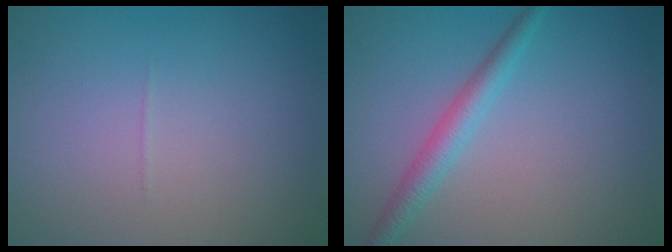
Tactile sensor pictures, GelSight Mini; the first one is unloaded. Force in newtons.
{"total": 2.5, "press": 2.5, "slide": 0.1}